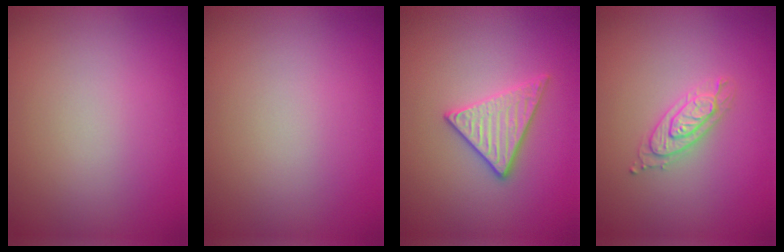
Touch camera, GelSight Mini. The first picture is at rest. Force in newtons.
{"total": 0.0}
{"total": 3.0, "press": 2.9, "slide": 0.6}
{"total": 2.2, "press": 2.1, "slide": 0.5}